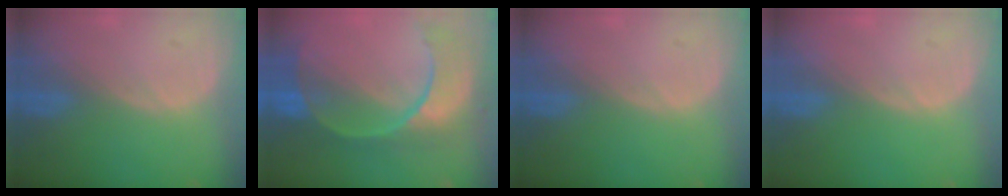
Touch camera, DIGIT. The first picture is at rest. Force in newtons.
{"total": 11.2, "press": 9.4, "slide": 6.1}
{"total": 0.0}
{"total": 0.0}